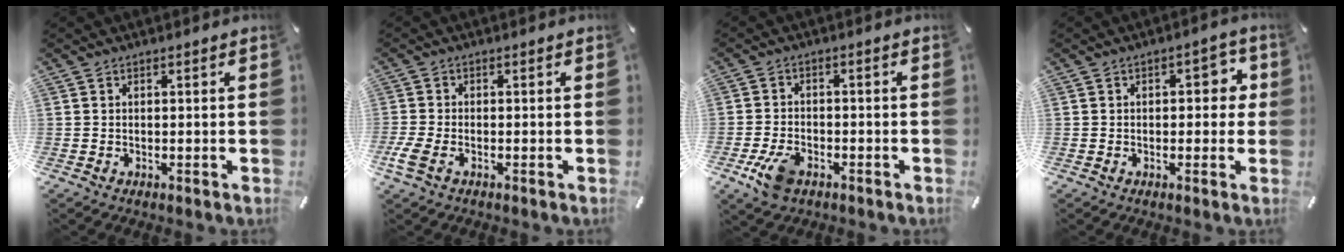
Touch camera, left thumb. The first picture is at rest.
{"total": 3.2, "force": [-1.6, 1.7, 2.2], "torque": [-0.056, -0.003, -0.031]}
{"total": 6.8, "force": [-3.6, 3.8, 4.3], "torque": [-0.104, 0.007, -0.069]}
{"total": 5.2, "force": [0.4, 3.3, 4.0], "torque": [-0.041, -0.001, -0.005]}